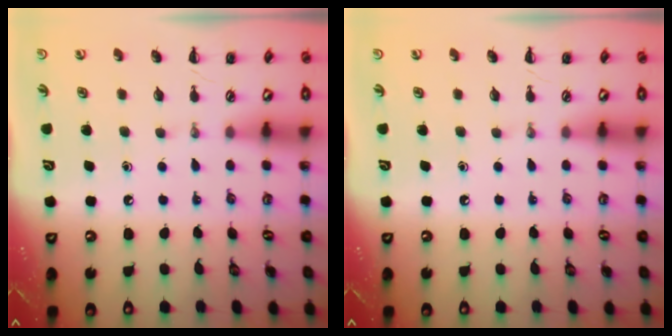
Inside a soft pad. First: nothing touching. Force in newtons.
{"total": 0.0}